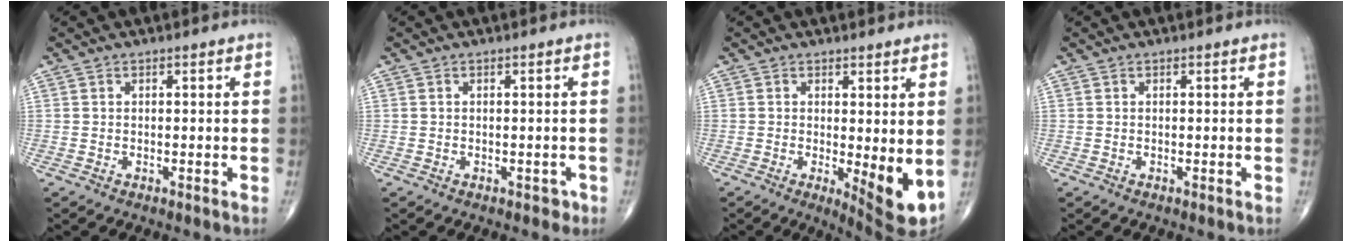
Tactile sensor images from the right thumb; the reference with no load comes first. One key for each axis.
{"total": 1.2, "fx": -0.5, "fy": 0.9, "fz": 0.6, "tx": 0.003, "ty": 0.003, "tz": -0.005}
{"total": 7.4, "fx": -0.5, "fy": 2.2, "fz": 7.0, "tx": -0.094, "ty": -0.021, "tz": -0.002}
{"total": 0.0}